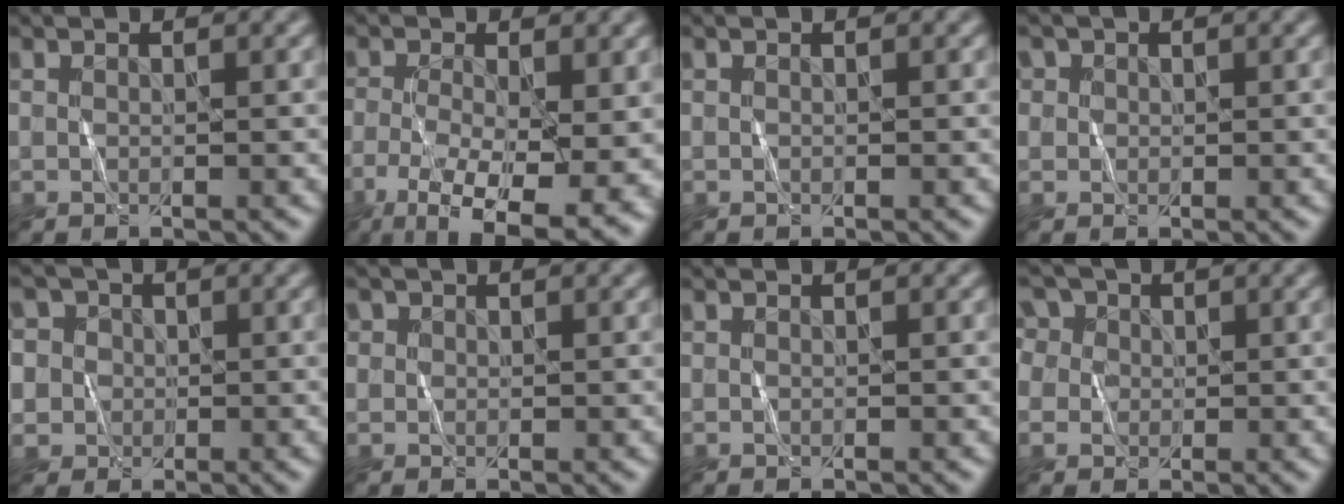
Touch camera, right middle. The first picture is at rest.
{"total": 11.8, "force": [-5.3, 4.9, 9.3], "torque": [-0.185, -0.031, -0.084]}
{"total": 0.0}
{"total": 1.4, "force": [0.7, 1.2, 0.2], "torque": [-0.006, 0.001, 0.007]}
{"total": 7.0, "force": [2.5, 6.1, 2.3], "torque": [-0.063, 0.029, 0.019]}
{"total": 1.0, "force": [0.5, 0.9, 0.1], "torque": [-0.001, 0.002, 0.003]}
{"total": 0.0}
{"total": 6.9, "force": [2.9, 5.4, 3.1], "torque": [-0.074, 0.029, 0.027]}